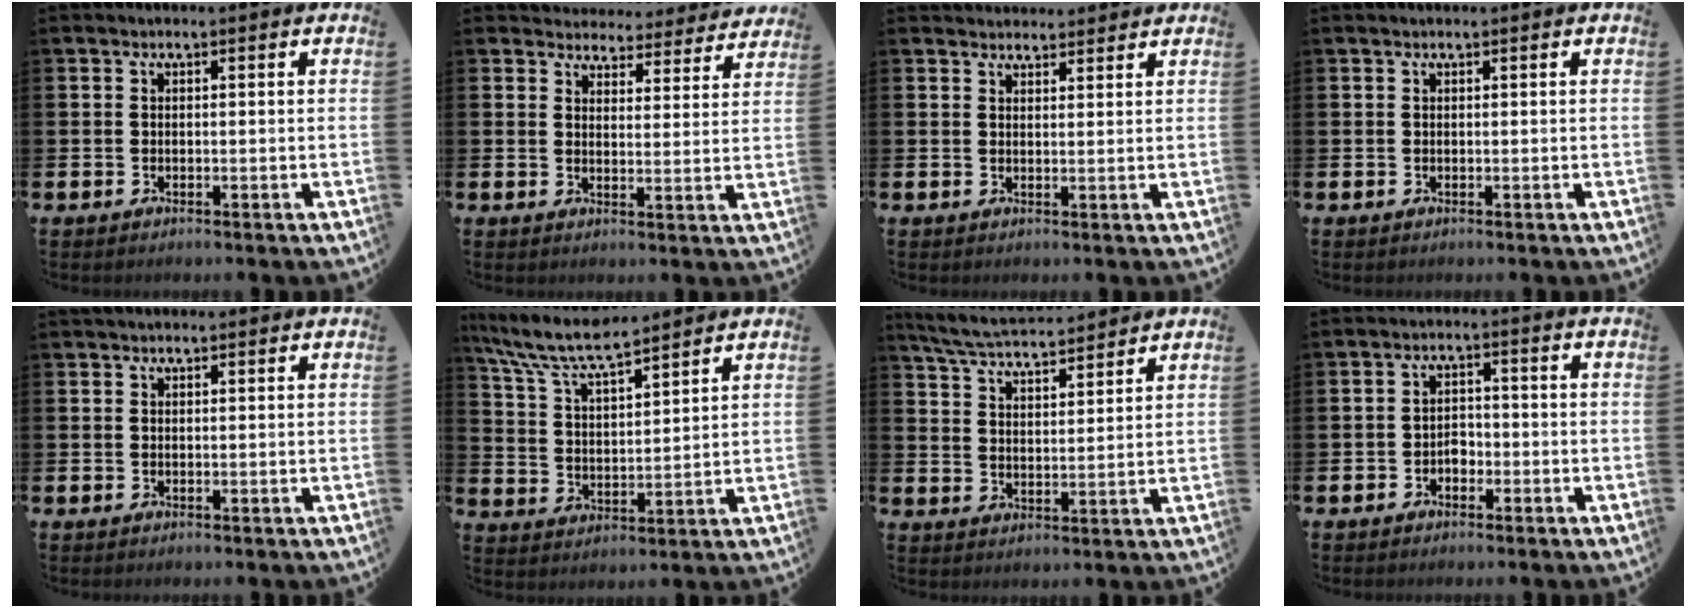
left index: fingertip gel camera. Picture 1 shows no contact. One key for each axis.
{"total": 4.1, "fx": 4.0, "fy": 1.2, "fz": 0.0, "tx": -0.011, "ty": -0.037, "tz": 0.065}
{"total": 2.5, "fx": 2.4, "fy": 0.6, "fz": -0.2, "tx": 0.007, "ty": -0.013, "tz": 0.043}
{"total": 0.0}
{"total": 2.7, "fx": 2.6, "fy": 0.5, "fz": 0.4, "tx": -0.011, "ty": -0.007, "tz": 0.048}
{"total": 8.4, "fx": 7.5, "fy": 1.1, "fz": 3.5, "tx": -0.100, "ty": -0.035, "tz": 0.133}
{"total": 5.7, "fx": 5.5, "fy": 0.5, "fz": 1.3, "tx": -0.050, "ty": -0.031, "tz": 0.096}
{"total": 2.1, "fx": -1.2, "fy": 1.5, "fz": 0.8, "tx": -0.018, "ty": 0.005, "tz": -0.027}